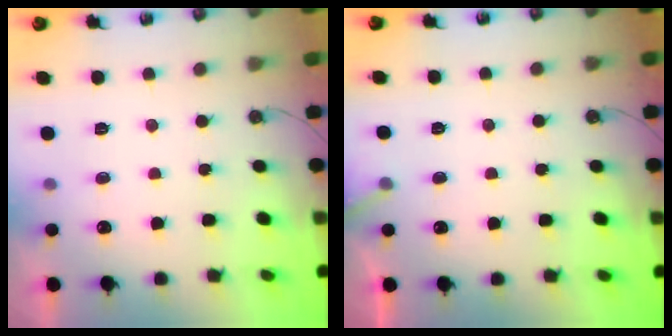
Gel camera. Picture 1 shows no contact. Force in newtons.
{"total": 4.7, "press": 4.6, "slide": 0.4}